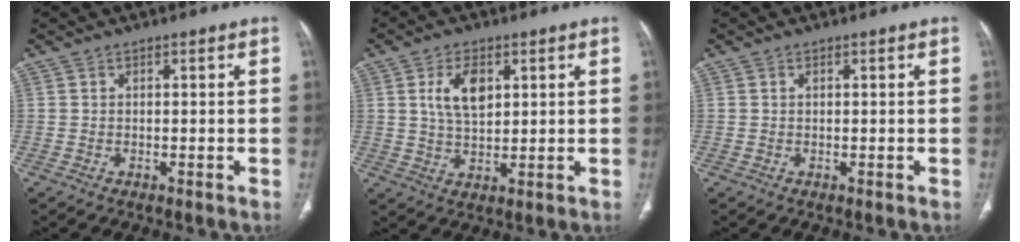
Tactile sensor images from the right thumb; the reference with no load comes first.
{"total": 7.2, "force": [2.4, 3.9, 5.6], "torque": [-0.096, -0.010, 0.050]}
{"total": 0.0}